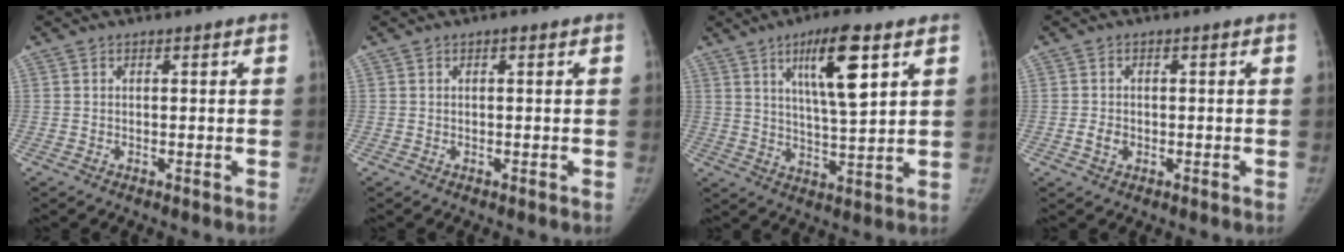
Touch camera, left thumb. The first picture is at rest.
{"total": 0.5, "force": [0.1, 0.2, 0.4], "torque": [-0.005, 0.002, 0.000]}
{"total": 12.1, "force": [5.6, 2.5, 10.4], "torque": [-0.168, -0.027, 0.096]}
{"total": 2.4, "force": [-0.6, 1.9, 1.3], "torque": [-0.019, 0.004, -0.011]}